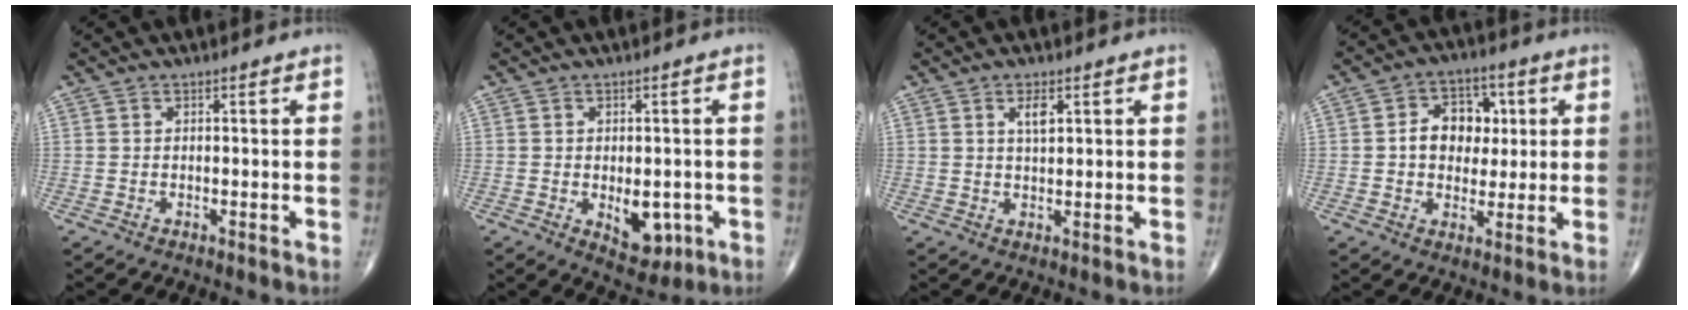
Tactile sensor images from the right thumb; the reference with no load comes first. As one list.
[{"total": 7.1, "force": [-1.7, 4.2, 5.5], "torque": [-0.047, -0.004, -0.011]}, {"total": 3.1, "force": [1.3, 1.2, 2.5], "torque": [-0.040, -0.007, 0.024]}, {"total": 9.8, "force": [1.3, 7.4, 6.2], "torque": [-0.048, 0.011, 0.016]}]